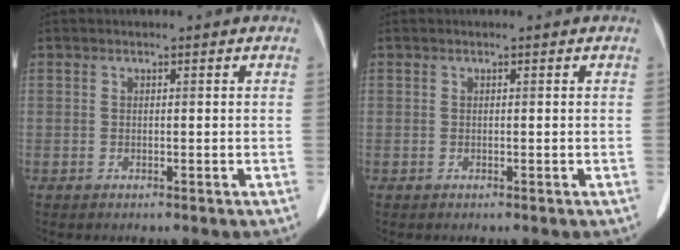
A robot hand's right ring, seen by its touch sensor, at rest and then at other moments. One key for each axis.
{"total": 0.0}